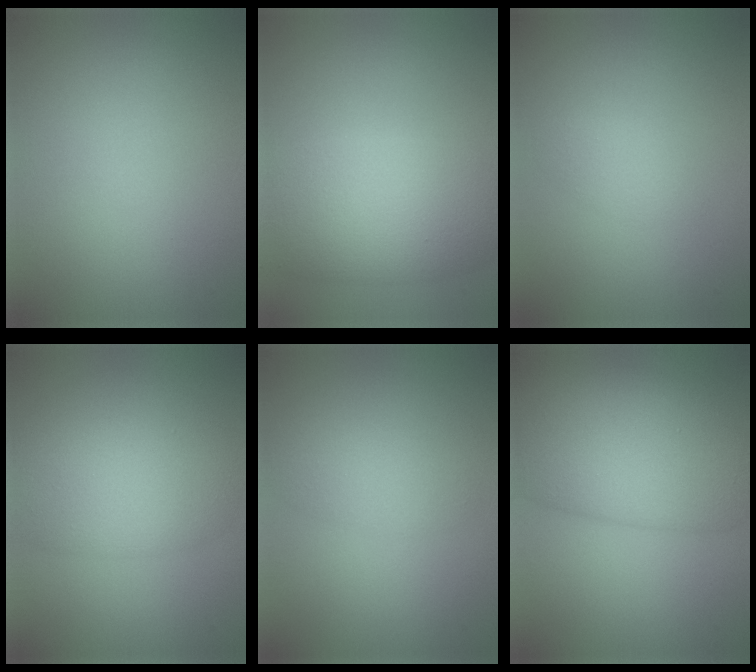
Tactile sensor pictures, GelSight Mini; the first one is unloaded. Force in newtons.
{"total": 7.9, "press": 7.9, "slide": 0.5}
{"total": 1.2, "press": 1.2, "slide": 0.1}
{"total": 5.4, "press": 5.4, "slide": 0.2}
{"total": 2.4, "press": 2.4, "slide": 0.1}
{"total": 10.5, "press": 10.5, "slide": 0.4}